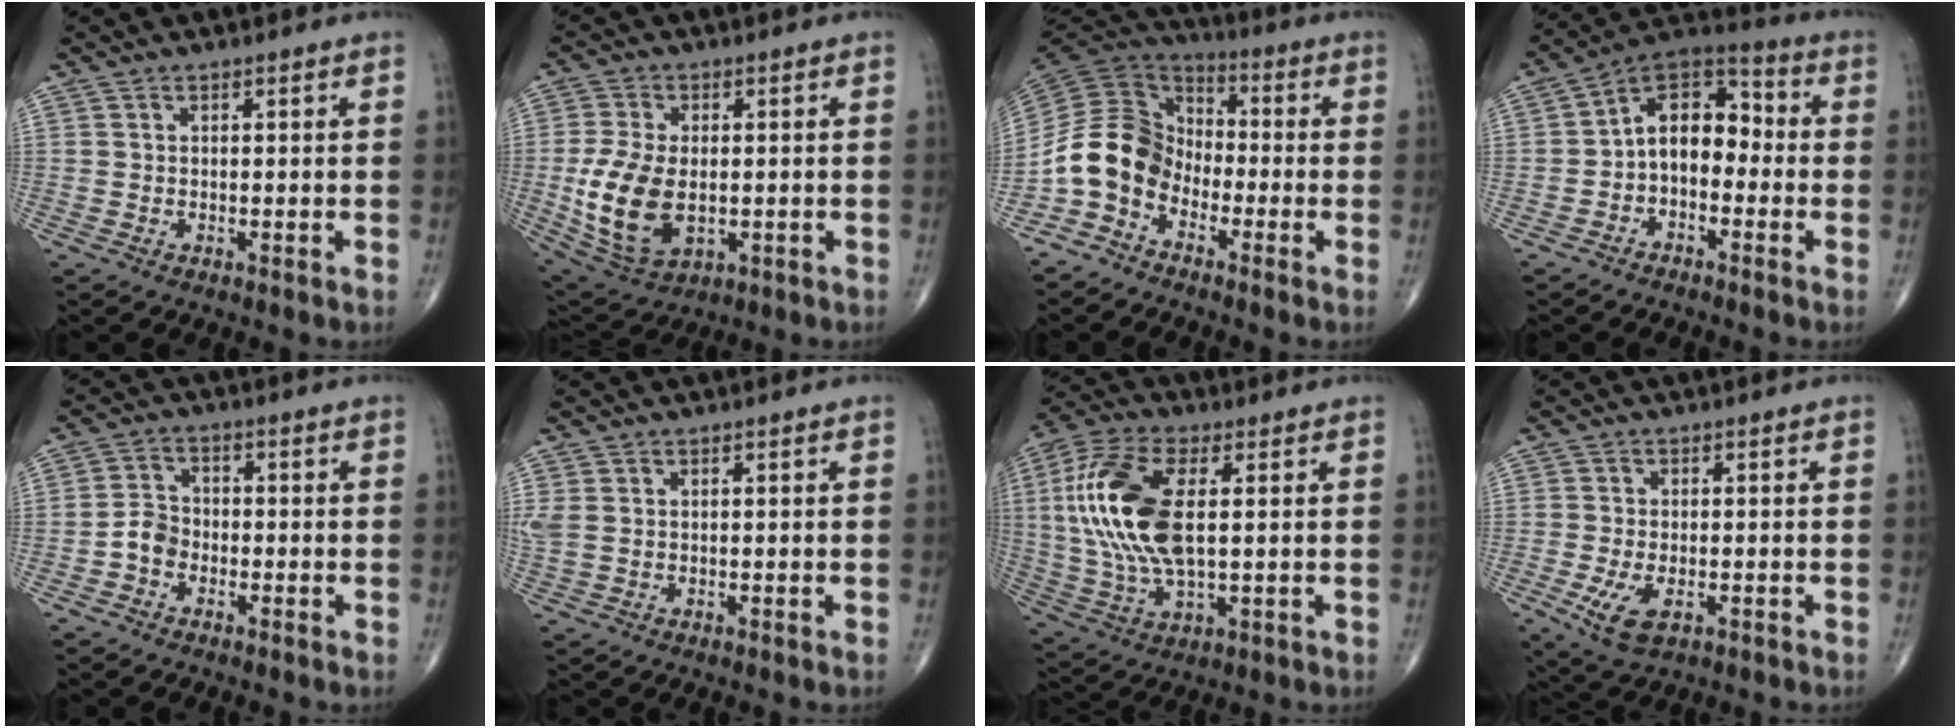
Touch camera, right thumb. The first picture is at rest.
{"total": 13.7, "force": [-1.5, 8.1, 10.9], "torque": [-0.219, -0.010, -0.012]}
{"total": 11.4, "force": [-5.0, 8.5, 5.8], "torque": [-0.098, 0.063, -0.120]}
{"total": 11.0, "force": [-1.7, 7.2, 8.1], "torque": [-0.097, 0.045, -0.047]}
{"total": 3.8, "force": [-1.7, 2.9, 1.7], "torque": [-0.021, 0.017, -0.041]}
{"total": 2.7, "force": [0.5, 1.9, 1.9], "torque": [-0.070, 0.009, 0.014]}
{"total": 18.3, "force": [2.3, 8.5, 16.0], "torque": [-0.354, 0.001, 0.044]}
{"total": 5.9, "force": [-2.0, 3.0, 4.7], "torque": [-0.094, -0.007, -0.029]}